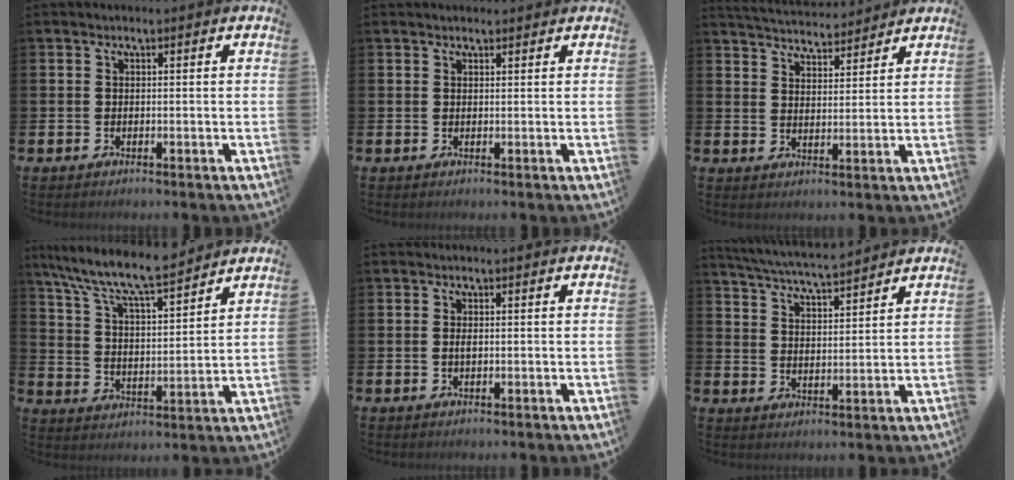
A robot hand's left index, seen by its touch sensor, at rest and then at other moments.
{"total": 1.0, "force": [0.9, 0.3, 0.2], "torque": [0.004, 0.001, 0.014]}
{"total": 4.9, "force": [4.8, 0.7, 0.2], "torque": [-0.019, -0.030, 0.086]}
{"total": 9.2, "force": [8.5, 1.0, 3.4], "torque": [-0.099, -0.059, 0.146]}
{"total": 0.9, "force": [0.0, 0.3, 0.8], "torque": [-0.016, 0.001, -0.001]}
{"total": 5.7, "force": [5.6, 0.2, 1.3], "torque": [-0.048, -0.034, 0.098]}